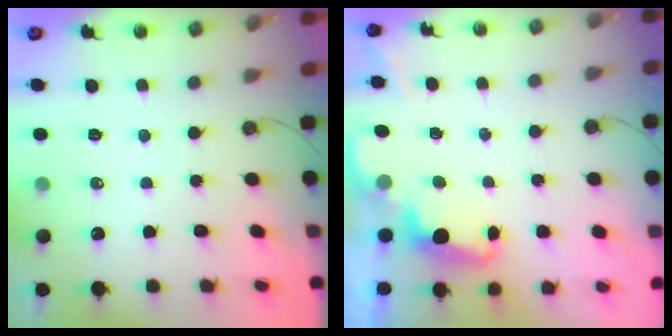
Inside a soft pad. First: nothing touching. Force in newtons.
{"total": 2.3, "press": 2.2, "slide": 0.6}